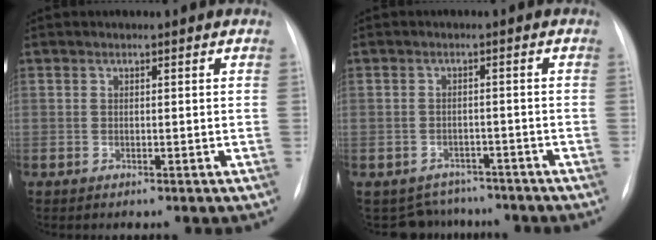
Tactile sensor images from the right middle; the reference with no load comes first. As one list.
[{"total": 6.0, "force": [-5.4, 2.5, -0.7], "torque": [0.010, 0.017, -0.068]}]